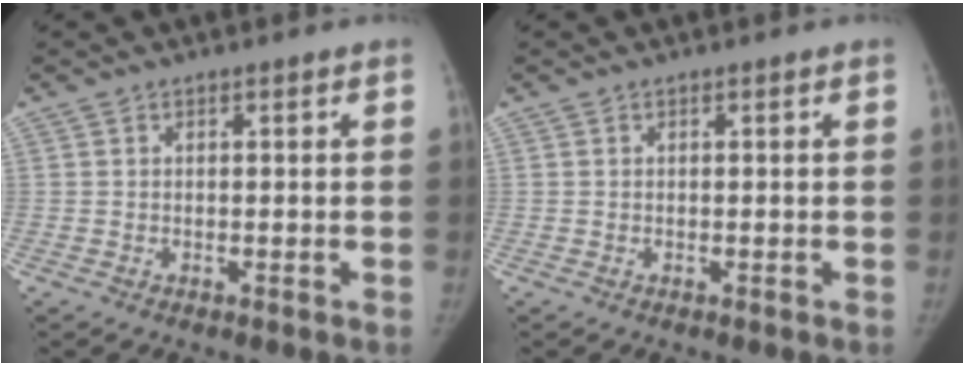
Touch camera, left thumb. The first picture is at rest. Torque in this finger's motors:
{"motor_torque": [0.04, 0.05, 0.23, -0.01, 0.03]}